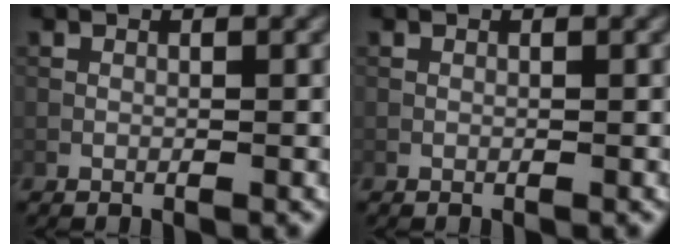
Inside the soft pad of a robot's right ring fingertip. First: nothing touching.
{"total": 0.0}